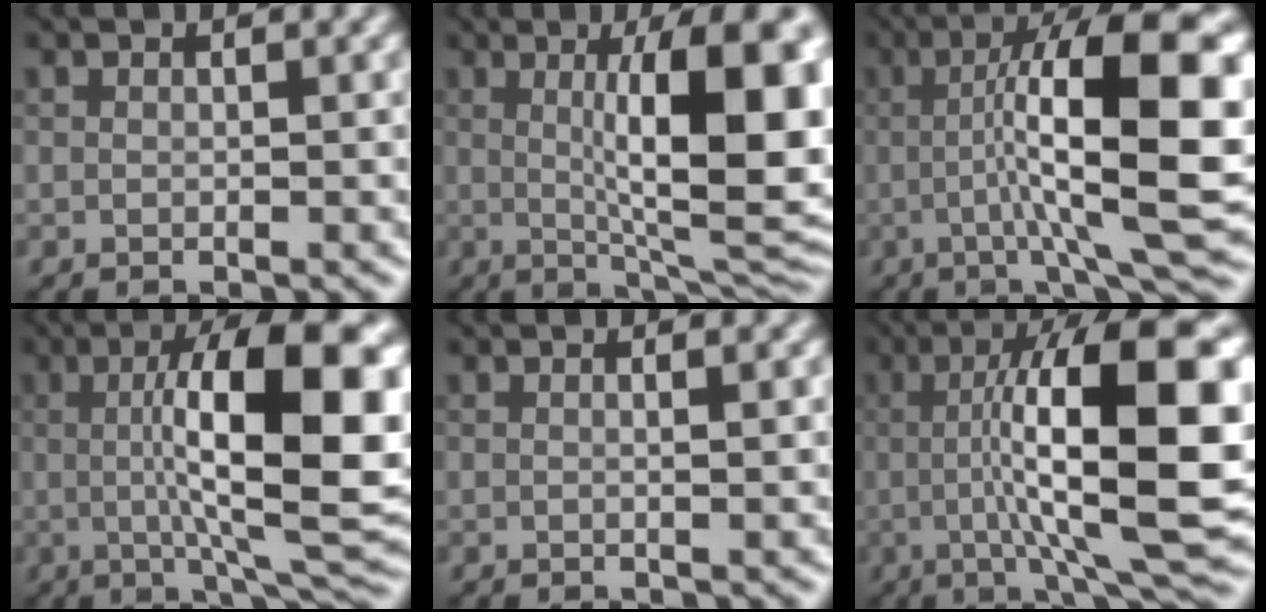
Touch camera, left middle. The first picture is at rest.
{"total": 12.0, "force": [1.6, 2.8, 11.6], "torque": [-0.153, -0.001, 0.031]}
{"total": 13.4, "force": [0.0, 2.4, 13.2], "torque": [-0.184, 0.026, -0.003]}
{"total": 14.3, "force": [1.2, 4.0, 13.7], "torque": [-0.186, 0.006, 0.014]}
{"total": 1.0, "force": [0.2, 0.3, 0.9], "torque": [-0.009, 0.003, -0.004]}
{"total": 14.6, "force": [0.3, 2.9, 14.3], "torque": [-0.205, 0.016, 0.003]}